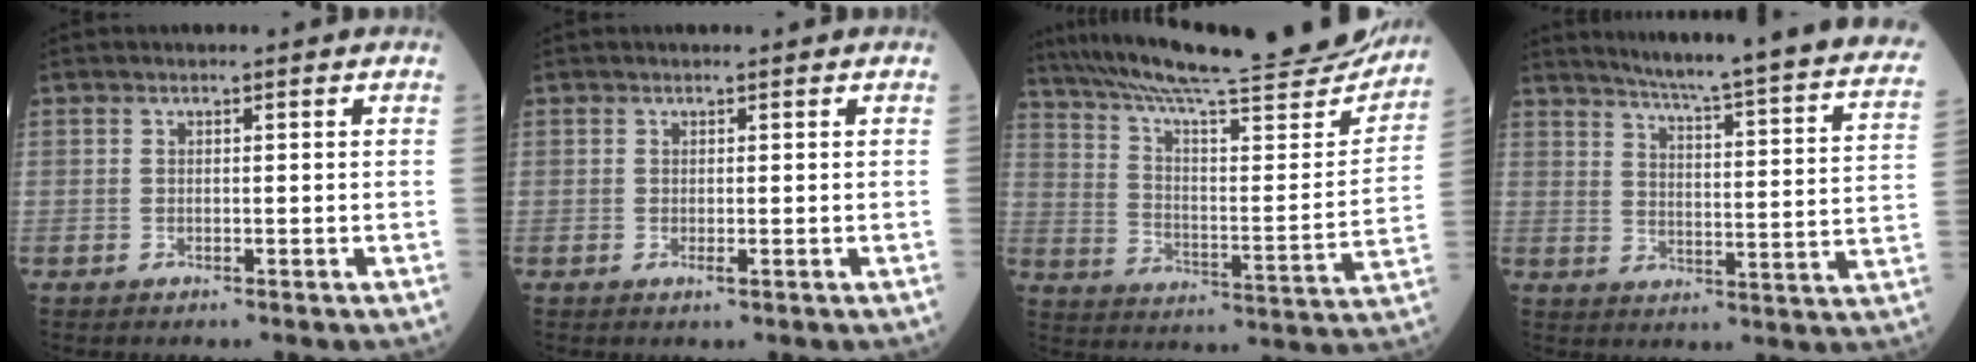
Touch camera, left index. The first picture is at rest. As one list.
[{"total": 0.7, "force": [0.2, 0.2, 0.7], "torque": [-0.013, 0.000, 0.000]}, {"total": 30.2, "force": [27.1, 2.3, 13.1], "torque": [-0.215, -0.069, 0.363]}, {"total": 27.3, "force": [23.7, 0.7, 13.4], "torque": [-0.192, -0.074, 0.283]}]